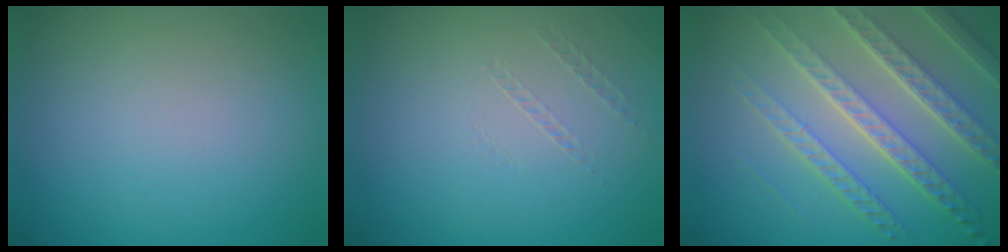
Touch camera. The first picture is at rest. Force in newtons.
{"total": 0.5, "press": 0.2, "slide": 0.5}
{"total": 7.9, "press": 5.4, "slide": 5.8}